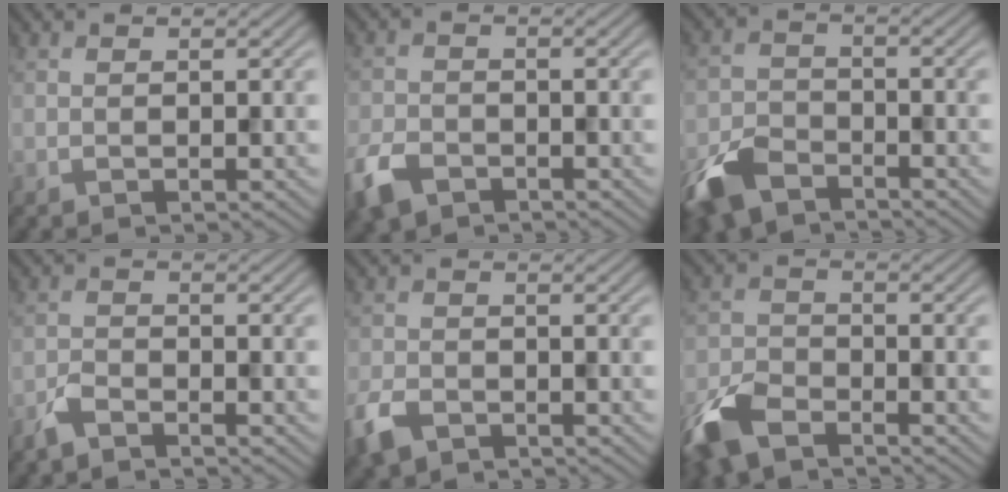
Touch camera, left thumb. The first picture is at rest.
{"total": 4.8, "force": [-3.1, 2.8, 2.3], "torque": [-0.060, -0.007, -0.072]}
{"total": 7.0, "force": [-5.1, 3.5, 3.3], "torque": [-0.073, -0.010, -0.115]}
{"total": 2.3, "force": [-1.9, 0.7, 1.0], "torque": [-0.024, 0.001, -0.047]}
{"total": 4.1, "force": [-2.7, 2.5, 2.0], "torque": [-0.052, -0.009, -0.062]}
{"total": 7.3, "force": [-5.2, 3.3, 3.9], "torque": [-0.087, -0.012, -0.117]}